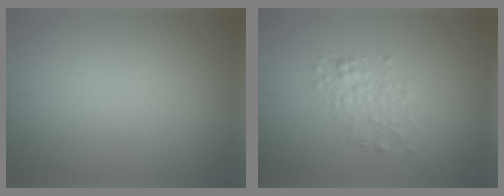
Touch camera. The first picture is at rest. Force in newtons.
{"total": 1.8, "press": 1.8, "slide": 0.1}